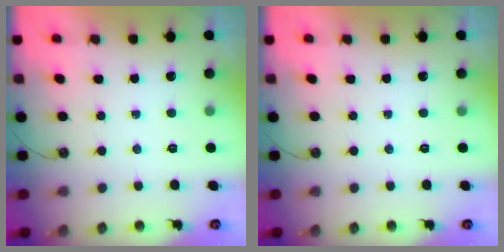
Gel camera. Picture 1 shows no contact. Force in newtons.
{"total": 0.0}